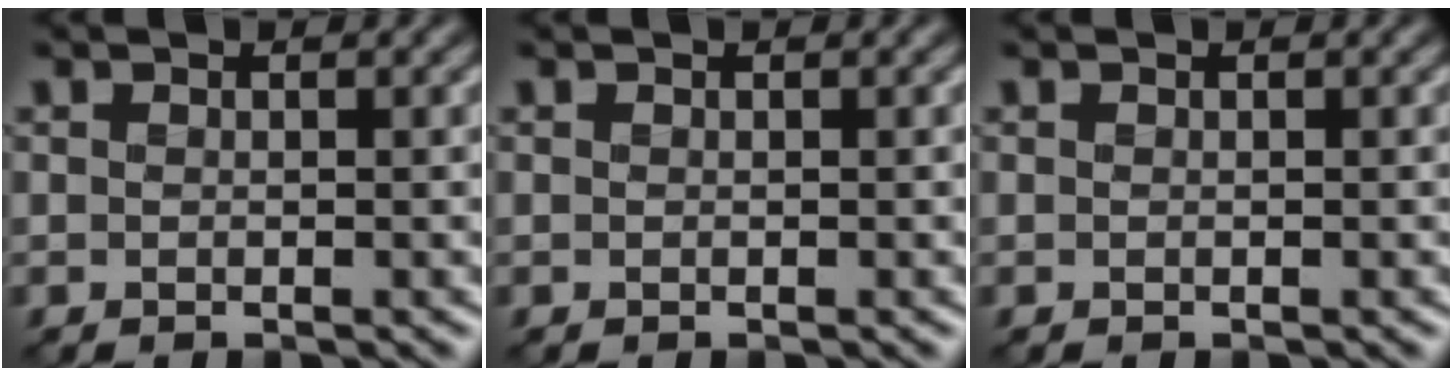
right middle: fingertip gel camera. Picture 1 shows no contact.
{"total": 0.0}
{"total": 0.0}